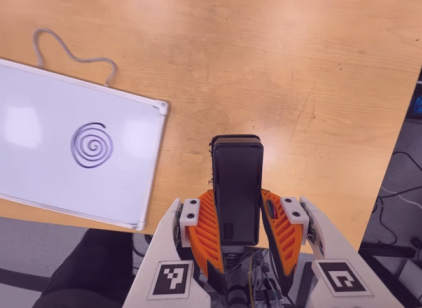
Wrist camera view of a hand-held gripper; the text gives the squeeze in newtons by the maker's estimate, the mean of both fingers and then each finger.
{"total": 5.1, "left": 3.7, "right": 6.6}